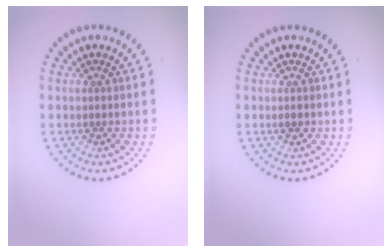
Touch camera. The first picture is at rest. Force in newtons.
{"total": 0.9, "press": 0.9, "slide": 0.2}